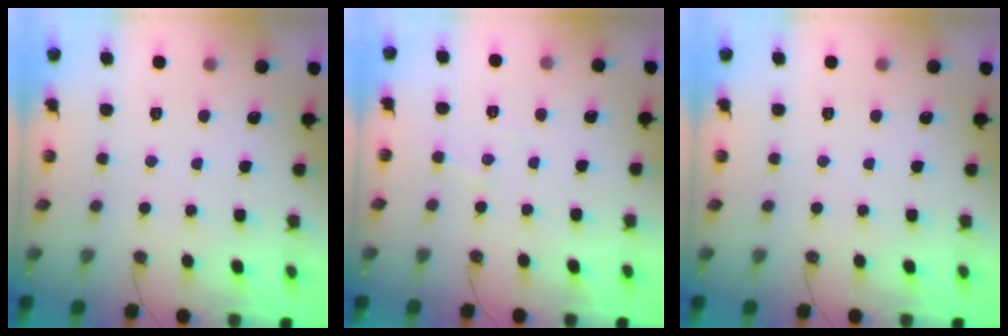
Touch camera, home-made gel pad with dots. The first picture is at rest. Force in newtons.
{"total": 4.1, "press": 4.0, "slide": 0.8}
{"total": 0.0}